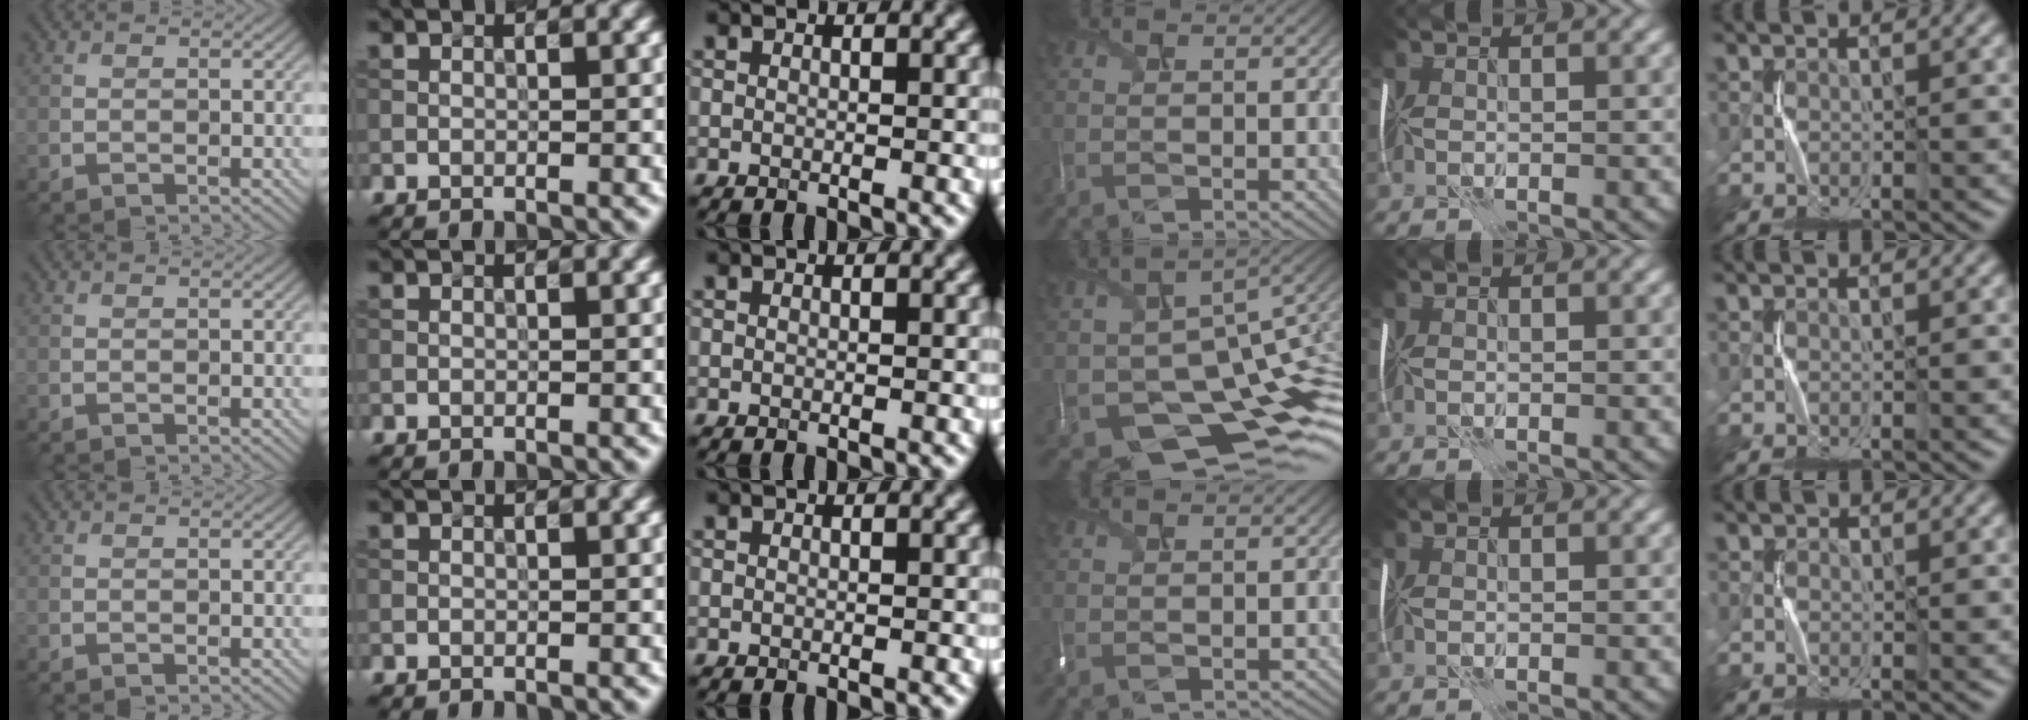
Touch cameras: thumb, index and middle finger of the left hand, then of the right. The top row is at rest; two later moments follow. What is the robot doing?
{"motion": "shake", "object": "plastic piggy bank"}